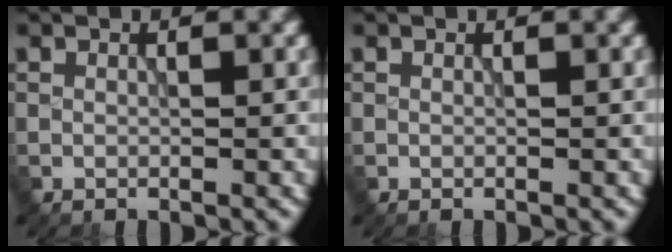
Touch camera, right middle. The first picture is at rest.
{"total": 0.0}